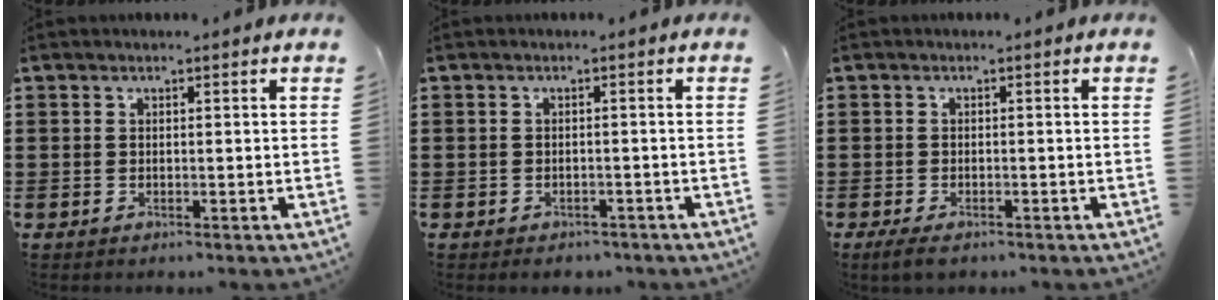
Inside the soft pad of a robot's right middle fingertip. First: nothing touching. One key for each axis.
{"total": 1.1, "fx": -1.0, "fy": 0.4, "fz": 0.0, "tx": -0.003, "ty": 0.002, "tz": -0.024}
{"total": 1.6, "fx": -1.1, "fy": 0.6, "fz": 1.0, "tx": -0.027, "ty": -0.003, "tz": -0.025}